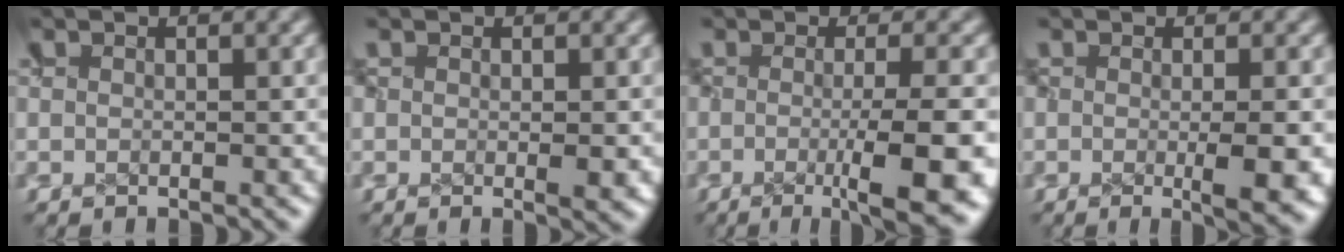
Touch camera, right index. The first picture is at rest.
{"total": 0.6, "force": [0.1, -0.1, 0.6], "torque": [-0.006, -0.003, 0.006]}
{"total": 6.7, "force": [-4.1, 1.4, 5.1], "torque": [-0.038, -0.010, -0.056]}
{"total": 2.9, "force": [-0.8, 0.7, 2.7], "torque": [-0.026, -0.006, -0.009]}